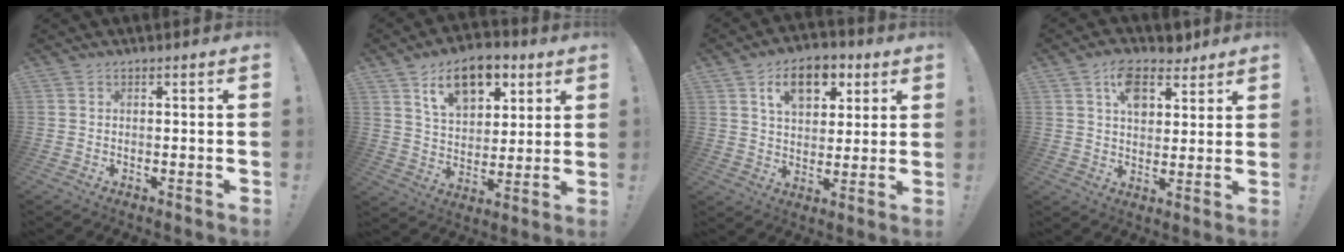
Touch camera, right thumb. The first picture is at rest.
{"total": 14.7, "force": [8.4, 8.9, 8.2], "torque": [-0.117, -0.038, 0.151]}
{"total": 11.8, "force": [5.7, 7.7, 6.9], "torque": [-0.103, -0.010, 0.104]}
{"total": 10.5, "force": [5.8, 6.5, 5.9], "torque": [-0.086, -0.021, 0.106]}